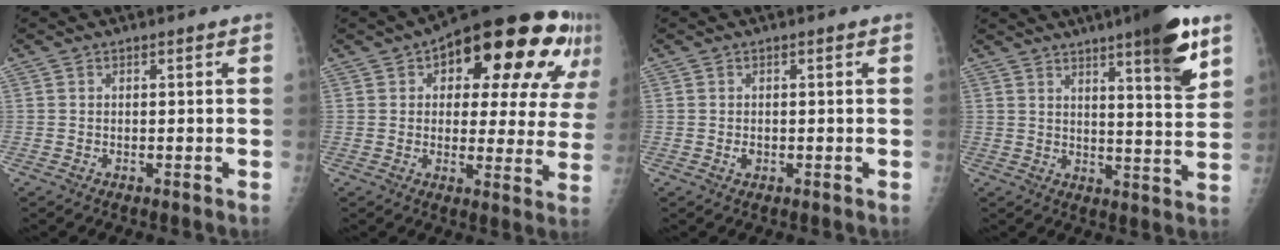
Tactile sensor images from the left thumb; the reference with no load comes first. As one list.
[{"total": 24.0, "force": [11.0, 10.9, 18.3], "torque": [-0.201, 0.008, 0.148]}, {"total": 1.1, "force": [-0.2, 0.8, 0.7], "torque": [-0.007, -0.001, -0.002]}, {"total": 13.2, "force": [7.6, 2.1, 10.6], "torque": [-0.134, -0.040, 0.104]}]